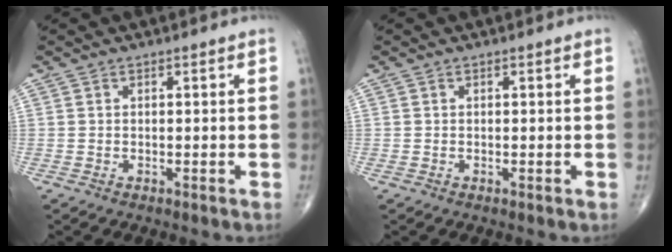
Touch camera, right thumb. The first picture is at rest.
{"total": 0.0}